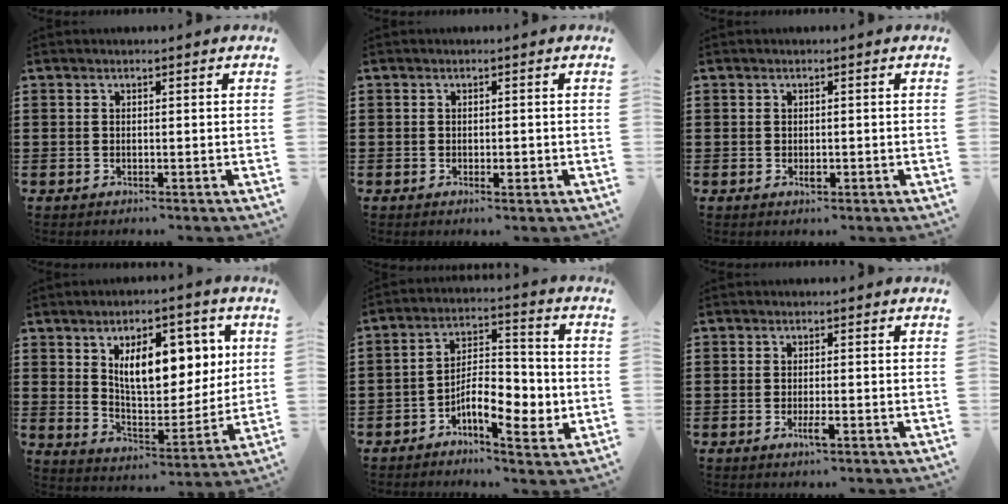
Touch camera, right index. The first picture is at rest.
{"total": 1.4, "force": [-0.4, 0.5, 1.3], "torque": [-0.022, -0.001, -0.007]}
{"total": 1.0, "force": [-0.3, 0.4, 0.8], "torque": [-0.015, -0.003, -0.004]}
{"total": 11.5, "force": [4.5, 5.8, 8.9], "torque": [-0.146, -0.005, 0.075]}
{"total": 8.4, "force": [-3.1, 3.8, 6.8], "torque": [-0.117, 0.000, -0.058]}
{"total": 2.4, "force": [-1.1, 0.4, 2.1], "torque": [-0.043, -0.004, -0.020]}